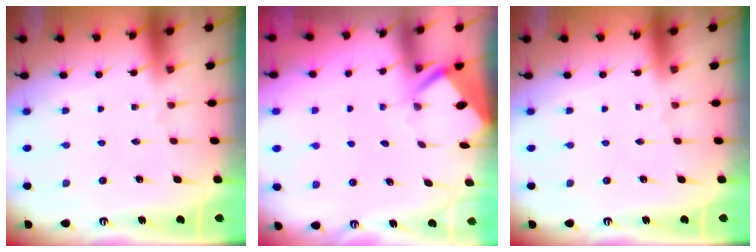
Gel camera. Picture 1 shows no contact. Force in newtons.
{"total": 3.8, "press": 3.8, "slide": 0.3}
{"total": 0.0}